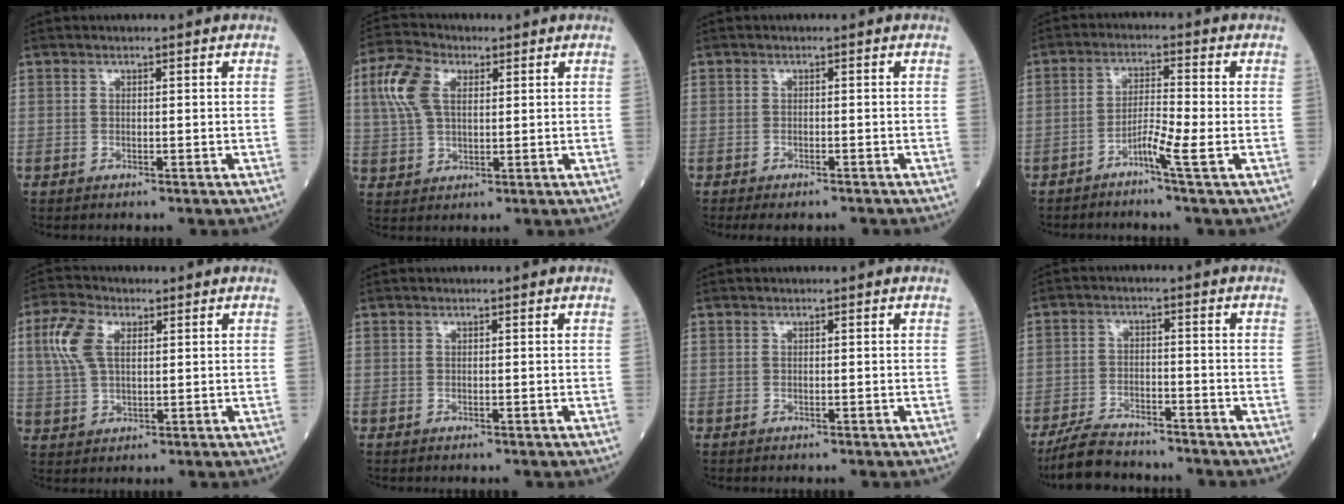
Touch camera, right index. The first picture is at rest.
{"total": 8.0, "force": [2.6, 4.4, 6.1], "torque": [-0.151, 0.023, 0.052]}
{"total": 3.7, "force": [-3.2, 1.0, 1.5], "torque": [-0.013, -0.005, -0.044]}
{"total": 4.0, "force": [-2.2, -0.7, 3.3], "torque": [-0.060, 0.002, -0.047]}
{"total": 7.1, "force": [2.3, 3.7, 5.6], "torque": [-0.142, 0.019, 0.049]}
{"total": 0.0}
{"total": 0.0}
{"total": 7.5, "force": [-6.7, 1.9, 2.6], "torque": [-0.054, -0.019, -0.121]}